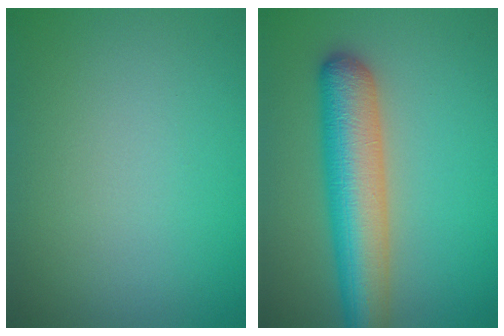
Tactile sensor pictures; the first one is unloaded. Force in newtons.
{"total": 7.6, "press": 7.6, "slide": 0.3}